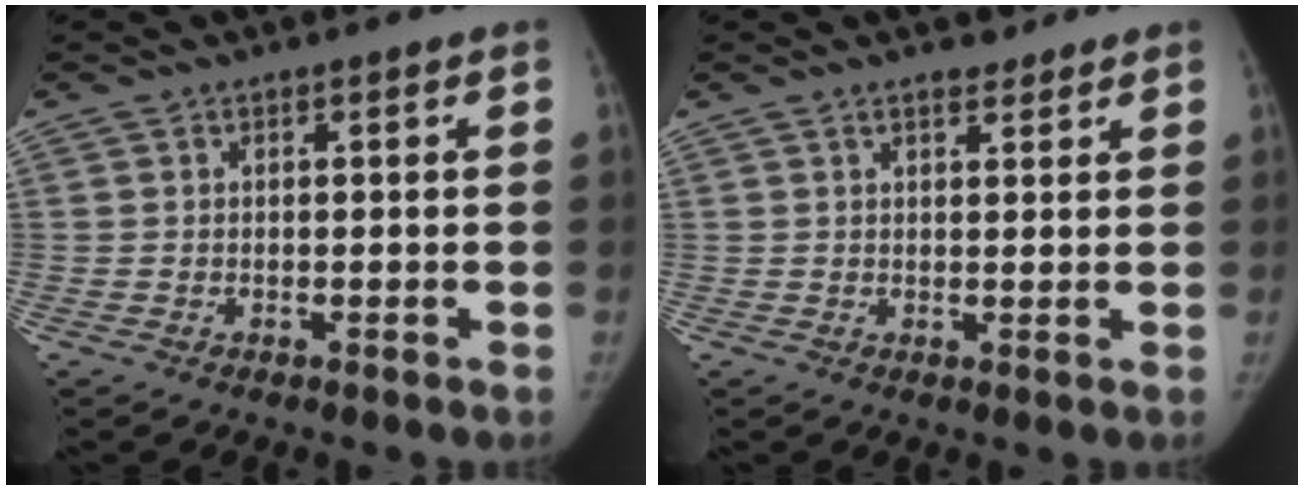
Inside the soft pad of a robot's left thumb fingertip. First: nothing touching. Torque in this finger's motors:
{"motor_torque": [-0.48, 0.05, -0.14, 0.64, -0.03]}